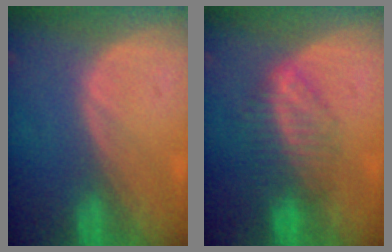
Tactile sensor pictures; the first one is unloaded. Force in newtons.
{"total": 6.9, "press": 5.9, "slide": 3.6}